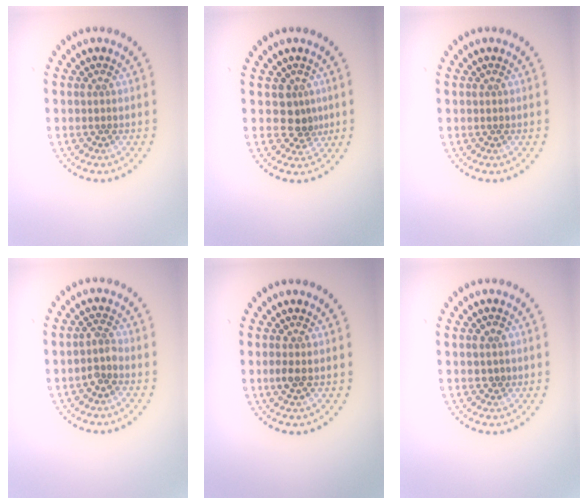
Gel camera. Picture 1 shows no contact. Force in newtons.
{"total": 2.2, "press": 1.7, "slide": 1.4}
{"total": 0.0}
{"total": 1.8, "press": 1.3, "slide": 1.2}
{"total": 1.1, "press": 1.1, "slide": 0.2}
{"total": 1.1, "press": 1.1, "slide": 0.3}